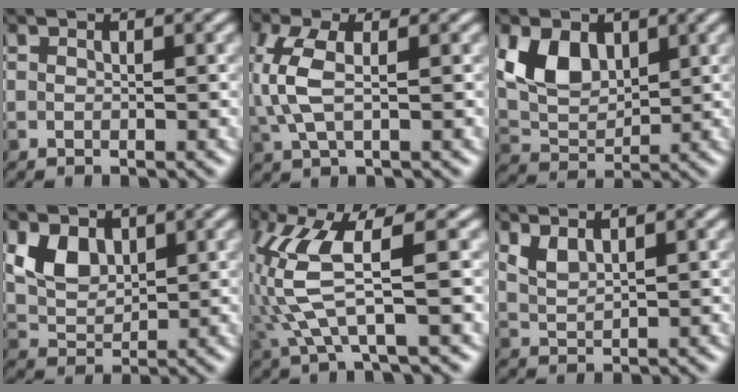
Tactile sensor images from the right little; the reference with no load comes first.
{"total": 5.8, "force": [-0.4, 2.9, 5.0], "torque": [-0.131, 0.003, -0.006]}
{"total": 4.5, "force": [1.1, 3.2, 3.0], "torque": [-0.062, -0.012, 0.021]}
{"total": 3.2, "force": [0.9, 2.3, 1.9], "torque": [-0.048, -0.013, 0.015]}
{"total": 6.9, "force": [-0.3, 1.5, 6.8], "torque": [-0.160, 0.008, -0.009]}
{"total": 1.4, "force": [0.6, 0.6, 1.1], "torque": [-0.031, -0.005, 0.017]}